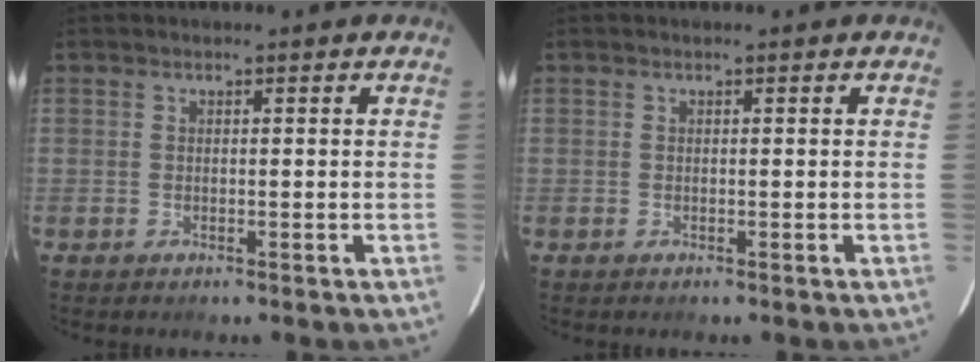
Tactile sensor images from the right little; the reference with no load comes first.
{"total": 0.0}